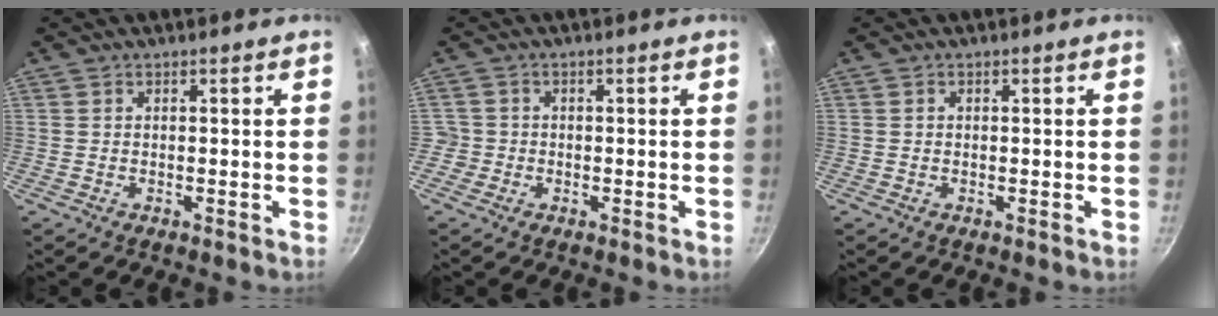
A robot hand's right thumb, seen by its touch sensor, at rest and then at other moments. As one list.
[{"total": 2.2, "force": [-0.7, 2.1, 0.2], "torque": [0.008, 0.012, -0.014]}, {"total": 0.0}]